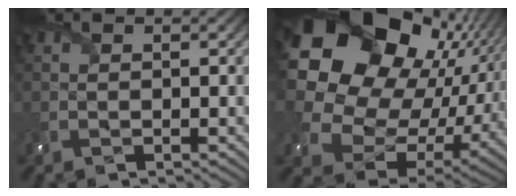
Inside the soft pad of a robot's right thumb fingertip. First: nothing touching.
{"total": 23.9, "force": [7.0, 18.8, 13.0], "torque": [-0.331, -0.003, 0.152]}